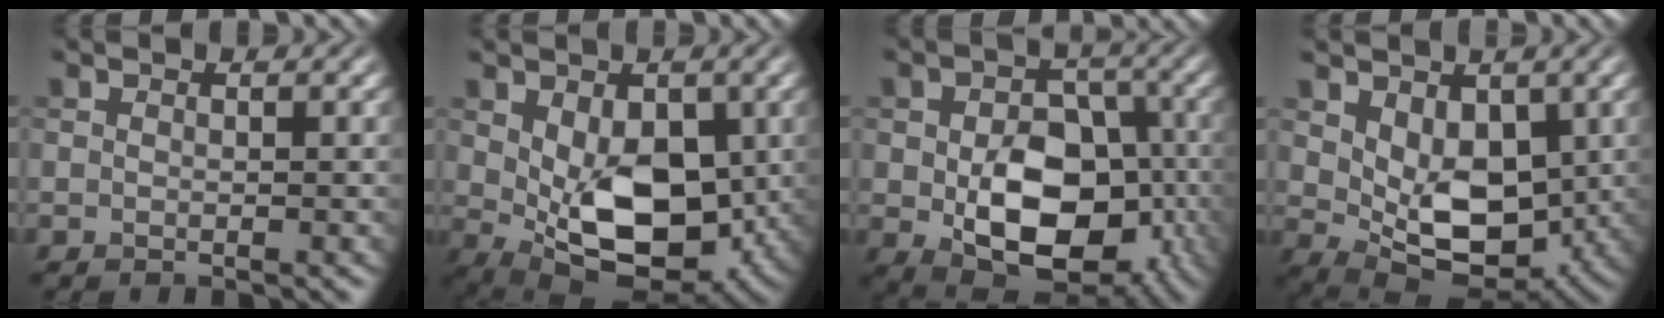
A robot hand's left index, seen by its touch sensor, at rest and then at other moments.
{"total": 8.8, "force": [0.0, 5.4, 6.9], "torque": [-0.118, -0.025, 0.015]}
{"total": 10.7, "force": [-2.2, 7.1, 7.7], "torque": [-0.127, -0.017, -0.028]}
{"total": 6.5, "force": [1.0, 4.3, 4.8], "torque": [-0.086, -0.022, 0.026]}